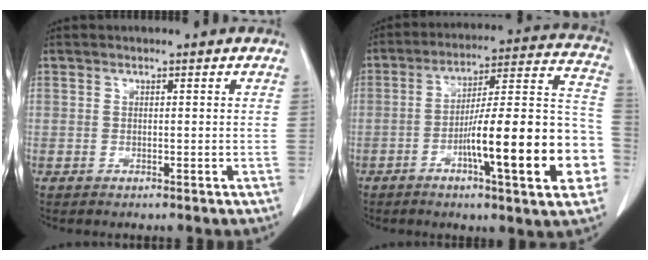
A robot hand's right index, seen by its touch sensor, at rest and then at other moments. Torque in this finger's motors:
{"motor_torque": [1.31, -0.83, 0.53, 0.21]}